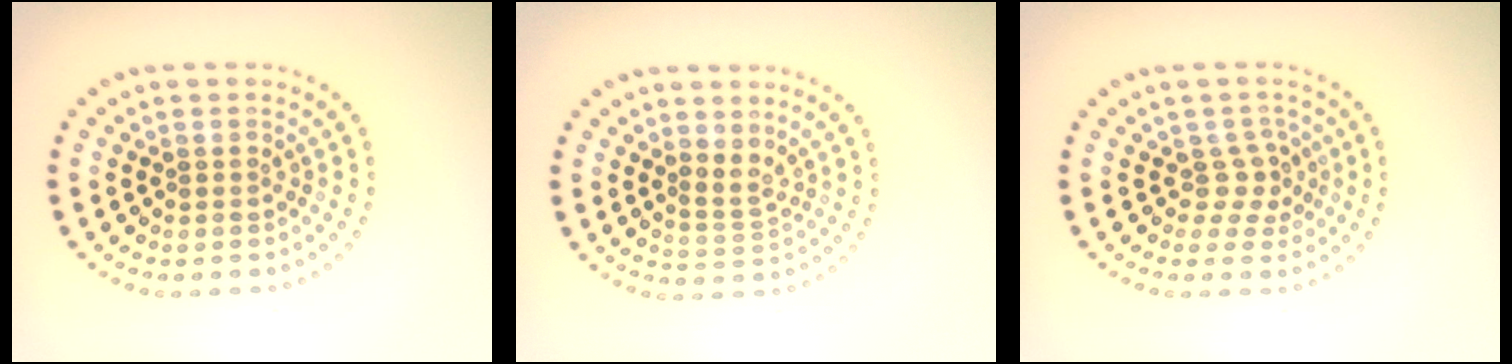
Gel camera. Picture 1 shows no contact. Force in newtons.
{"total": 1.7, "press": 1.2, "slide": 1.2}
{"total": 2.2, "press": 1.5, "slide": 1.6}